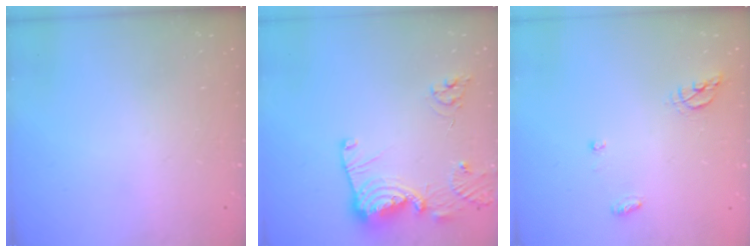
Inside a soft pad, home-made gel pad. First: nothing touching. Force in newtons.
{"total": 13.5, "press": 13.4, "slide": 1.4}
{"total": 6.2, "press": 6.2, "slide": 0.4}